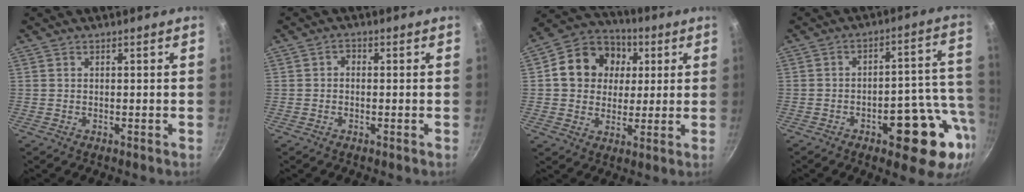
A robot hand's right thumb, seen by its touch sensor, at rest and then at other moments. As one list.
[{"total": 1.3, "force": [-0.4, 1.0, 0.8], "torque": [-0.011, 0.009, -0.008]}, {"total": 14.2, "force": [3.1, 12.0, 6.9], "torque": [-0.094, 0.013, 0.037]}, {"total": 16.7, "force": [-6.0, 7.0, 13.9], "torque": [-0.130, 0.040, -0.080]}]